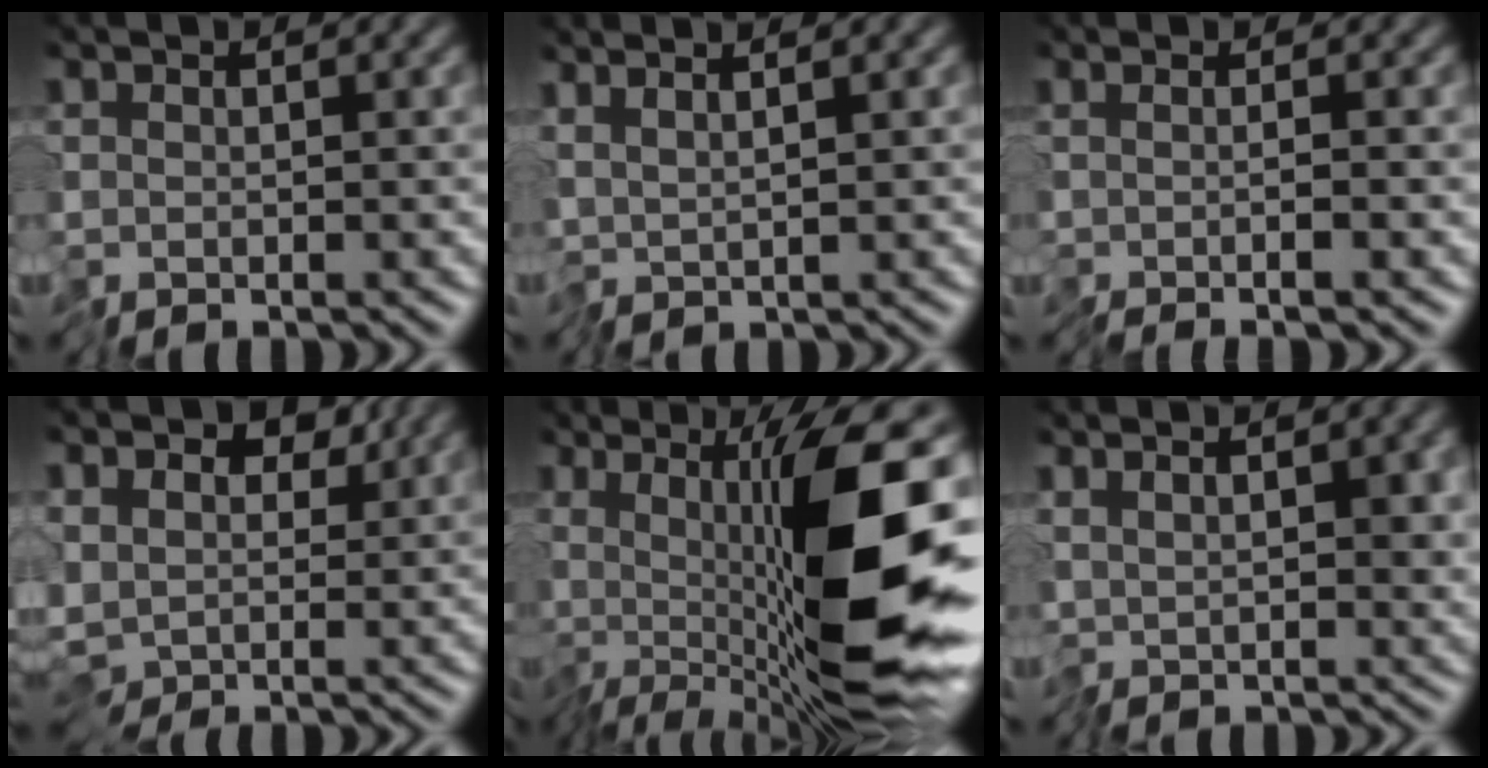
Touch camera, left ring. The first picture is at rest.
{"total": 1.5, "force": [0.8, -0.3, 1.3], "torque": [-0.029, 0.008, 0.015]}
{"total": 1.9, "force": [0.2, 0.4, 1.8], "torque": [-0.015, 0.011, -0.017]}
{"total": 7.2, "force": [1.9, 5.3, 4.4], "torque": [-0.084, 0.007, 0.027]}
{"total": 14.5, "force": [-1.5, 3.8, 13.9], "torque": [-0.211, 0.009, -0.034]}
{"total": 2.9, "force": [0.9, 0.8, 2.6], "torque": [-0.044, 0.001, 0.013]}